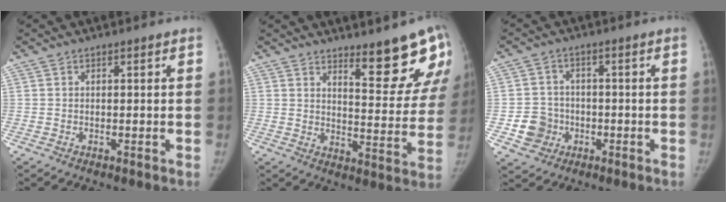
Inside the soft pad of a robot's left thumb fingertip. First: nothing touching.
{"total": 13.1, "force": [9.6, 3.3, 8.3], "torque": [-0.058, -0.077, 0.132]}
{"total": 6.2, "force": [-1.8, 5.7, 1.5], "torque": [-0.001, 0.014, -0.029]}